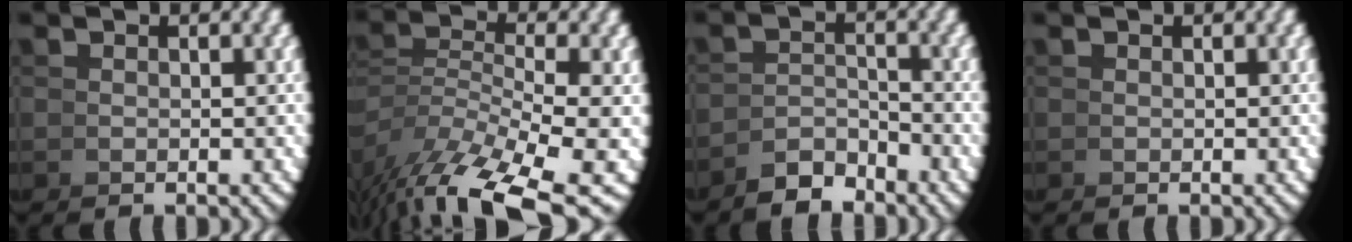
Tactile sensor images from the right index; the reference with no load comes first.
{"total": 7.0, "force": [-3.7, 2.8, 5.2], "torque": [-0.110, -0.037, -0.036]}
{"total": 3.3, "force": [-3.1, 0.1, 1.0], "torque": [0.001, -0.001, -0.052]}
{"total": 0.0}